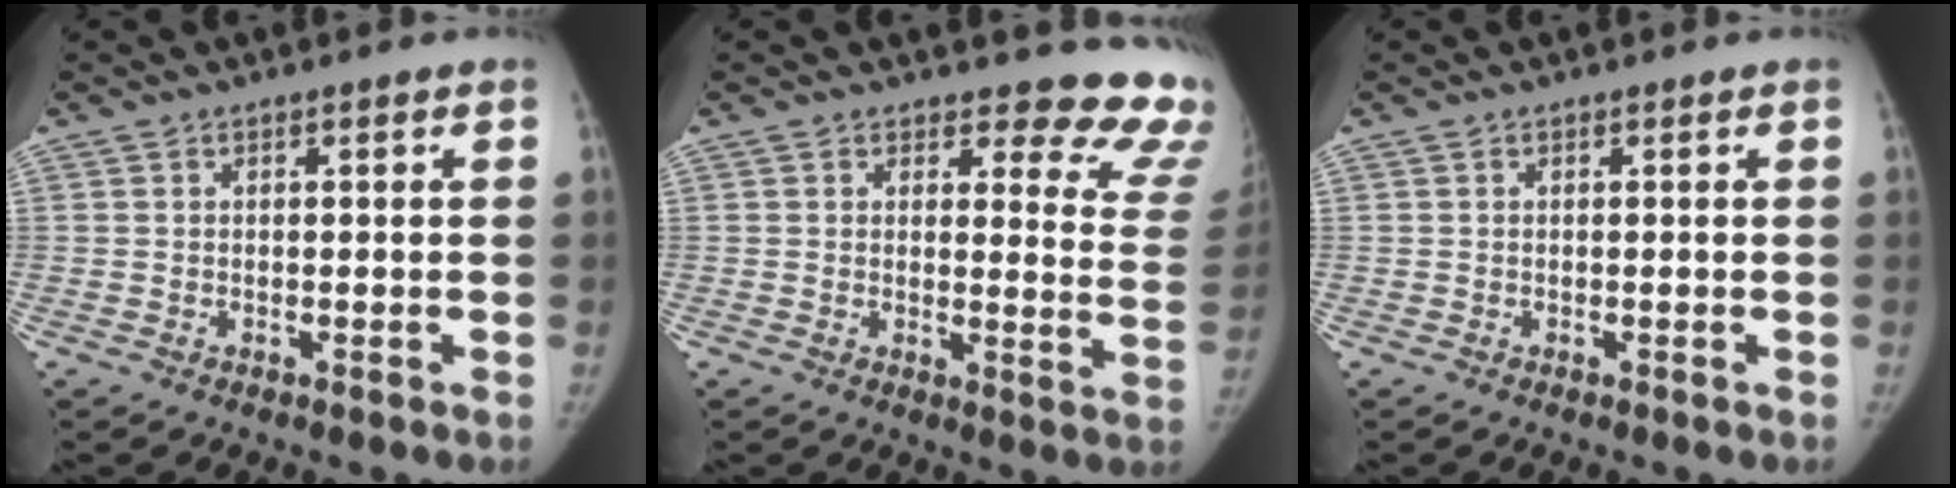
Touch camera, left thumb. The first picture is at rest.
{"total": 14.5, "force": [13.6, 4.1, 2.7], "torque": [0.026, -0.141, 0.116]}
{"total": 0.0}